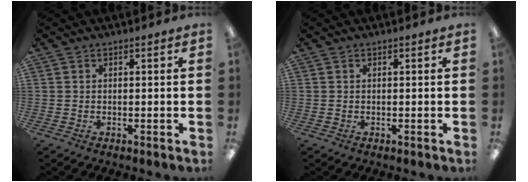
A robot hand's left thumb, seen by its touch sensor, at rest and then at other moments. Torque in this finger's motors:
{"motor_torque": [-0.01, 0.01, -0.23, -0.17, 0.00]}